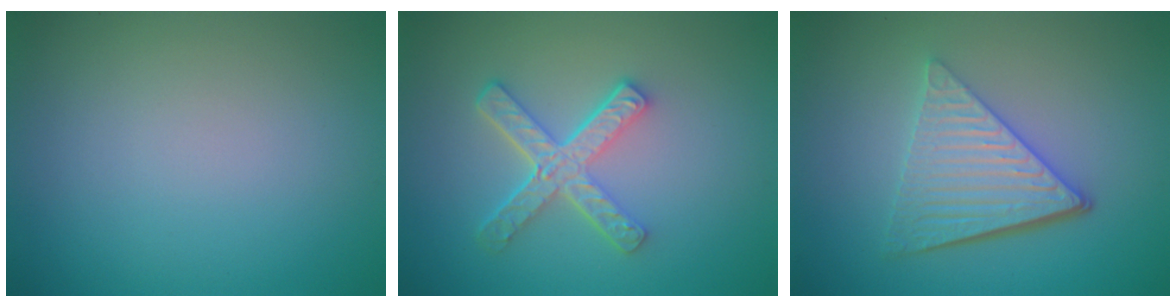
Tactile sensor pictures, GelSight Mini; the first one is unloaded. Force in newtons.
{"total": 4.6, "press": 3.3, "slide": 3.2}
{"total": 5.7, "press": 3.9, "slide": 4.1}